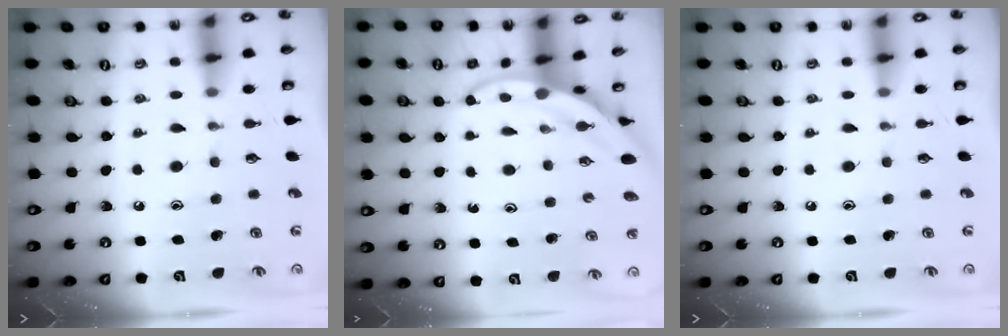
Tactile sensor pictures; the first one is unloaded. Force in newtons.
{"total": 3.4, "press": 3.4, "slide": 0.2}
{"total": 0.0}